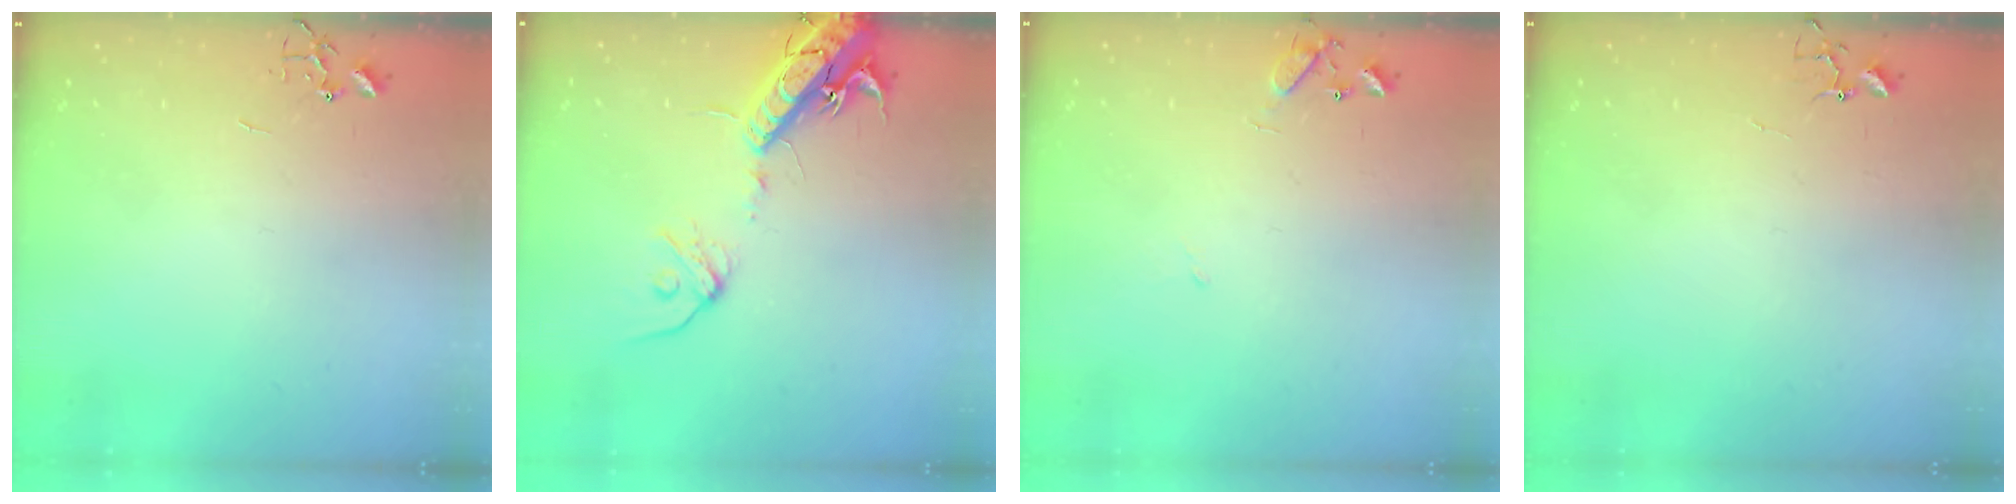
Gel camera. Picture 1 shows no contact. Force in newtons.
{"total": 17.2, "press": 16.9, "slide": 3.1}
{"total": 8.6, "press": 8.5, "slide": 1.1}
{"total": 4.0, "press": 4.0, "slide": 0.3}